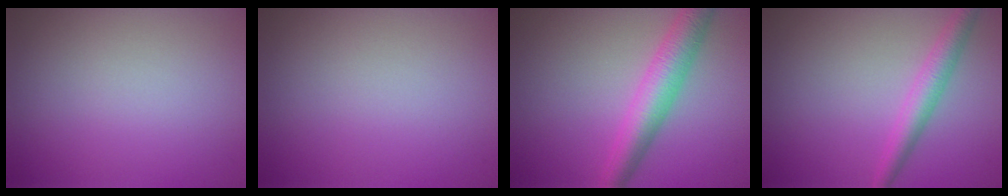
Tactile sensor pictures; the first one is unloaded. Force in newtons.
{"total": 0.0}
{"total": 4.7, "press": 4.7, "slide": 0.1}
{"total": 2.9, "press": 2.9, "slide": 0.1}